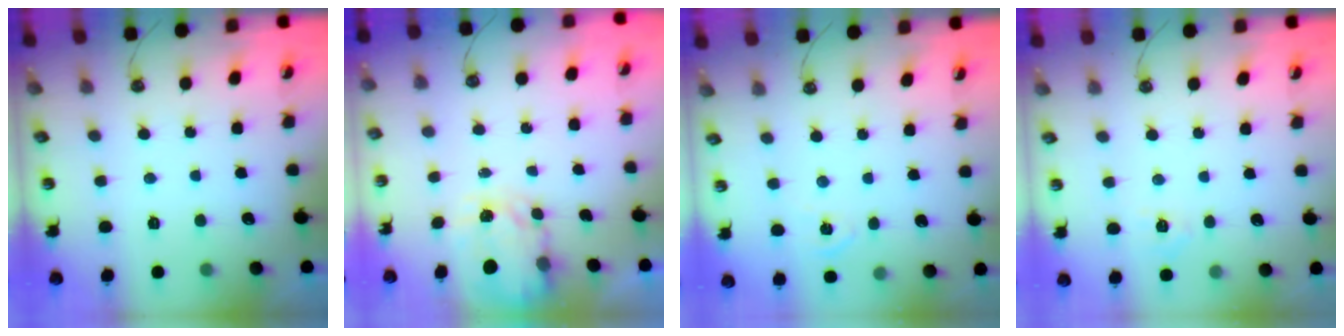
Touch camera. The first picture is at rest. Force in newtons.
{"total": 3.9, "press": 3.9, "slide": 0.3}
{"total": 7.3, "press": 7.2, "slide": 0.7}
{"total": 8.7, "press": 8.6, "slide": 0.8}